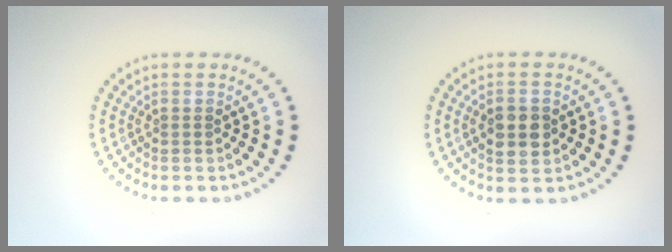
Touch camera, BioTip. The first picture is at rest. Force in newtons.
{"total": 3.2, "press": 3.2, "slide": 0.1}